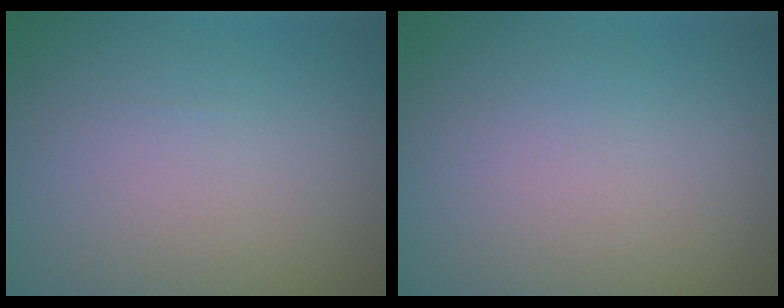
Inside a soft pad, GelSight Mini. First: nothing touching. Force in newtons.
{"total": 0.0}